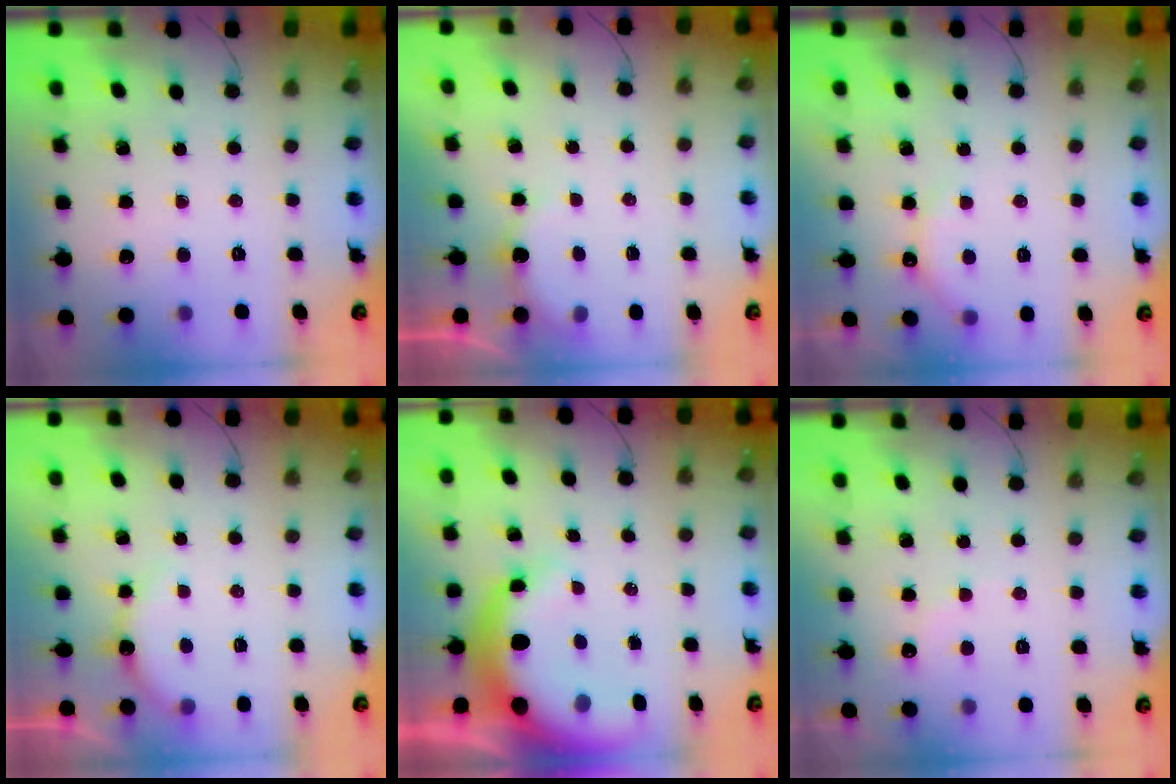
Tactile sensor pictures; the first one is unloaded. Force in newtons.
{"total": 5.3, "press": 5.2, "slide": 1.1}
{"total": 6.2, "press": 6.1, "slide": 1.1}
{"total": 5.0, "press": 4.9, "slide": 0.9}
{"total": 11.5, "press": 11.2, "slide": 2.6}
{"total": 6.1, "press": 6.0, "slide": 1.4}